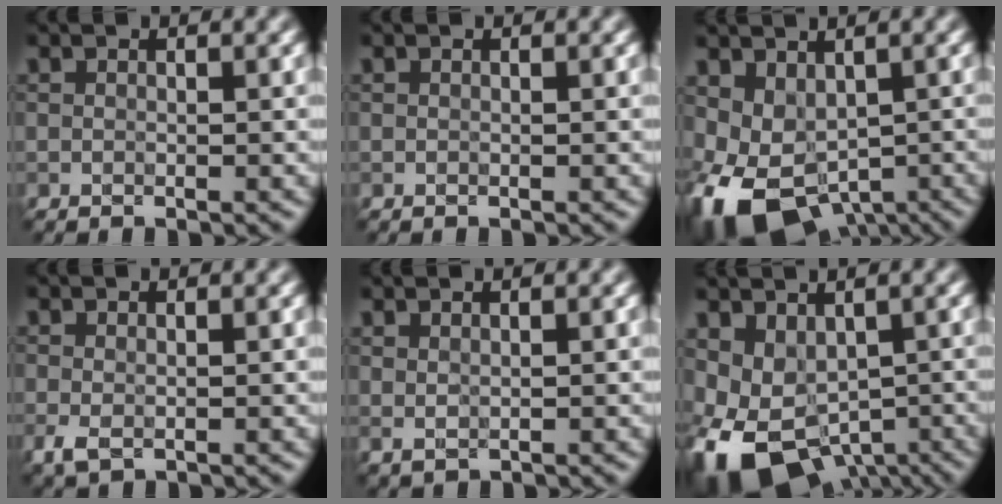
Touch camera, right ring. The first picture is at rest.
{"total": 0.0}
{"total": 8.3, "force": [-3.5, 5.4, 5.2], "torque": [-0.097, -0.018, -0.049]}
{"total": 1.7, "force": [-0.4, 1.0, 1.2], "torque": [-0.032, -0.006, -0.009]}
{"total": 0.8, "force": [0.7, 0.2, 0.3], "torque": [-0.008, 0.001, 0.018]}
{"total": 9.9, "force": [-4.5, 6.5, 5.8], "torque": [-0.107, -0.032, -0.051]}